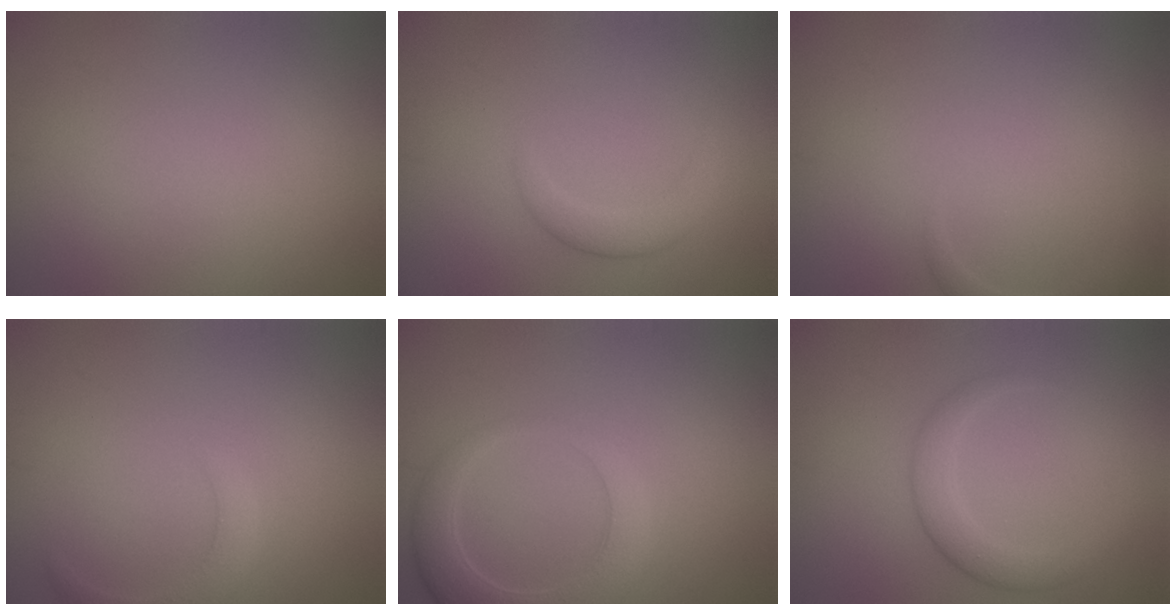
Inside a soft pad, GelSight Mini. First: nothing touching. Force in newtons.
{"total": 2.3, "press": 2.2, "slide": 0.2}
{"total": 1.5, "press": 1.5, "slide": 0.2}
{"total": 2.2, "press": 2.2, "slide": 0.2}
{"total": 4.8, "press": 4.8, "slide": 0.5}
{"total": 2.8, "press": 2.8, "slide": 0.1}